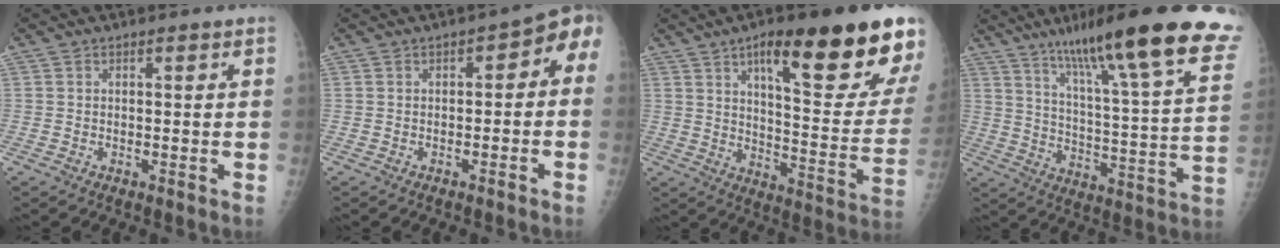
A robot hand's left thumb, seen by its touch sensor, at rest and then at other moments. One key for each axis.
{"total": 5.5, "fx": -1.1, "fy": 3.1, "fz": 4.4, "tx": -0.026, "ty": 0.037, "tz": -0.025}
{"total": 25.0, "fx": 13.6, "fy": 5.3, "fz": 20.2, "tx": -0.261, "ty": -0.052, "tz": 0.200}
{"total": 28.8, "fx": 18.1, "fy": 3.7, "fz": 22.1, "tx": -0.320, "ty": -0.040, "tz": 0.266}